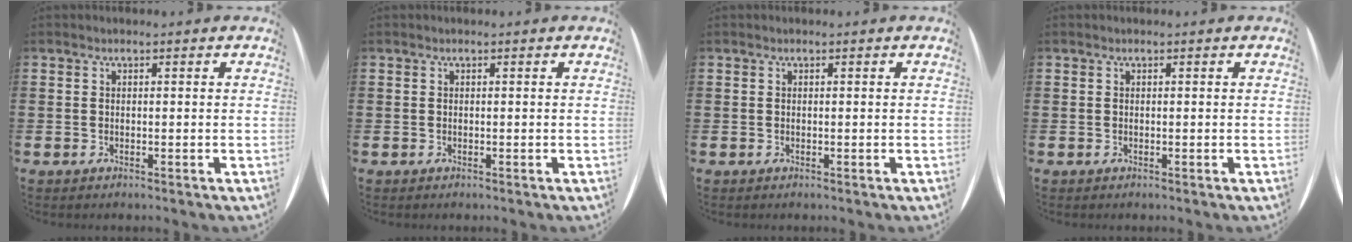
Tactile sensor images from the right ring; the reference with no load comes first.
{"total": 0.0}
{"total": 0.0}
{"total": 0.0}